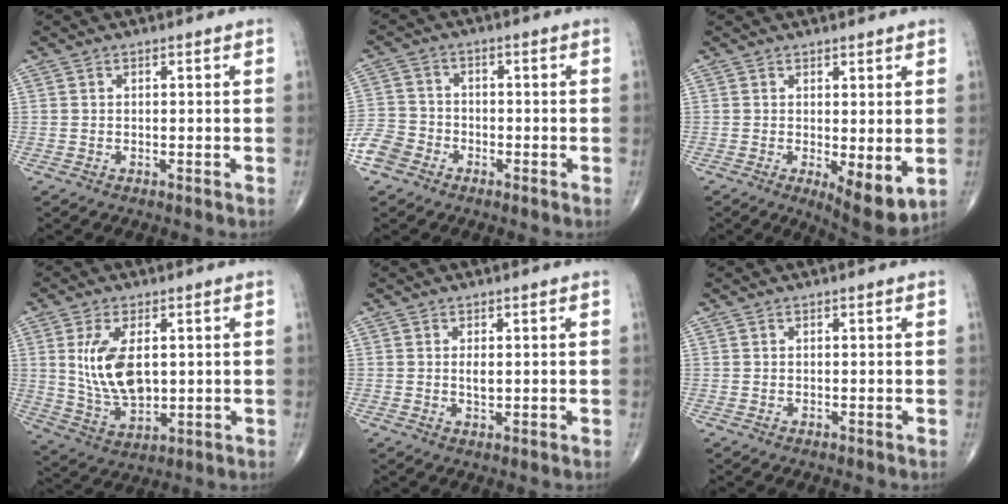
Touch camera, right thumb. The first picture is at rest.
{"total": 5.8, "force": [-3.3, 4.4, 1.6], "torque": [-0.019, 0.017, -0.071]}
{"total": 7.4, "force": [-0.3, 2.5, 6.9], "torque": [-0.090, -0.019, 0.004]}
{"total": 11.4, "force": [1.9, 6.2, 9.5], "torque": [-0.173, -0.016, 0.048]}
{"total": 2.6, "force": [0.3, 1.2, 2.3], "torque": [-0.041, -0.004, 0.008]}
{"total": 0.0}